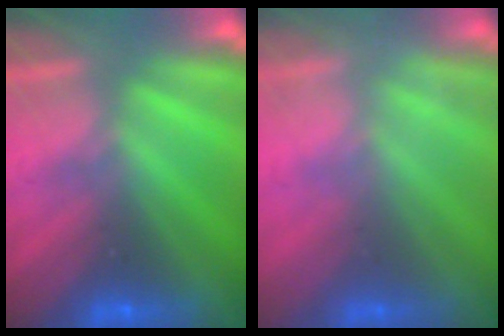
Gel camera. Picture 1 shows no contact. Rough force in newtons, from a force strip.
{"total": 2.7}